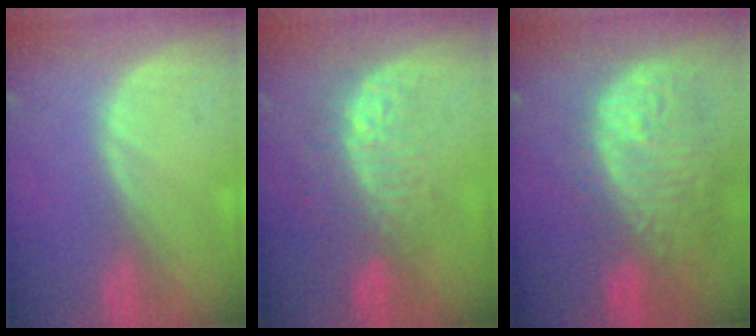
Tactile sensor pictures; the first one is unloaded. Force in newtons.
{"total": 9.7, "press": 8.4, "slide": 5.0}
{"total": 13.3, "press": 11.2, "slide": 7.1}